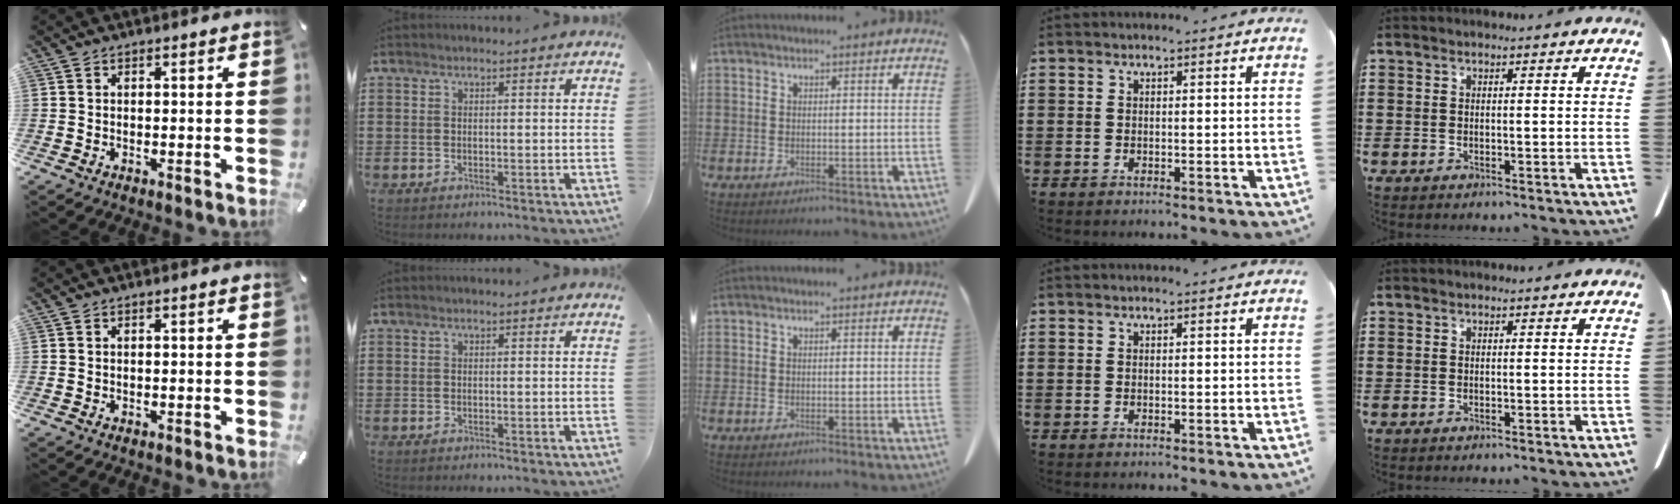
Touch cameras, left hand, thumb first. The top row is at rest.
{}